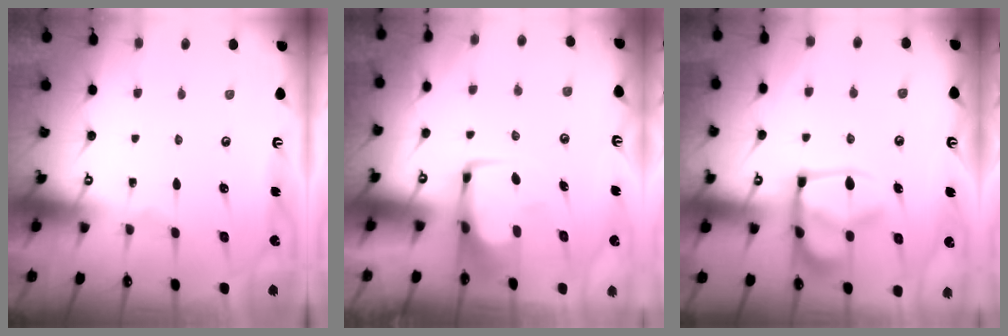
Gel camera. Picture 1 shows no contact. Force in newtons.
{"total": 0.6, "press": 0.4, "slide": 0.4}
{"total": 15.8, "press": 15.7, "slide": 1.9}